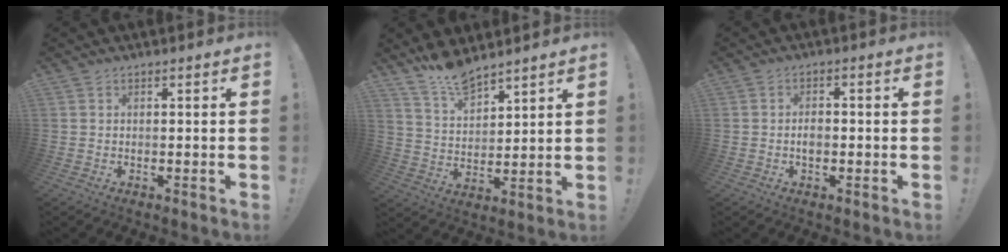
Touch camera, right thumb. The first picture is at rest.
{"total": 10.0, "force": [9.1, 3.0, 3.0], "torque": [-0.057, -0.067, 0.173]}
{"total": 2.8, "force": [-1.0, 1.7, 1.9], "torque": [-0.024, 0.005, -0.021]}